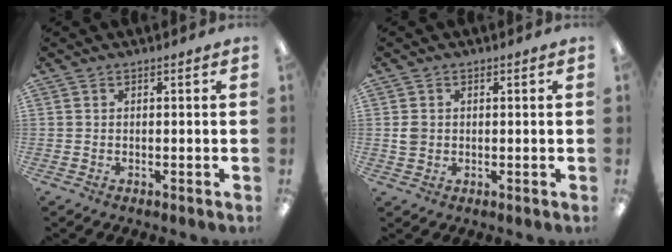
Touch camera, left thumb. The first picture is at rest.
{"total": 2.5, "force": [0.2, 2.2, 1.1], "torque": [-0.013, 0.003, 0.001]}